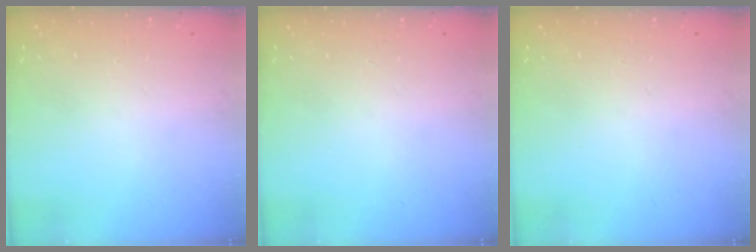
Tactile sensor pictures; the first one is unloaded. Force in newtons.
{"total": 0.0}
{"total": 0.0}